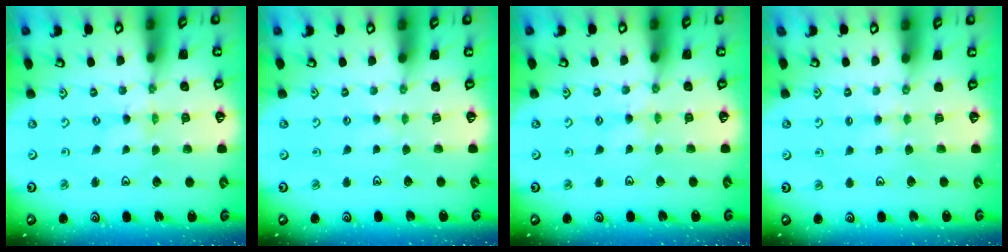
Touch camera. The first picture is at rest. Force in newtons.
{"total": 2.0, "press": 2.0, "slide": 0.3}
{"total": 2.3, "press": 2.3, "slide": 0.4}
{"total": 3.2, "press": 3.1, "slide": 0.5}